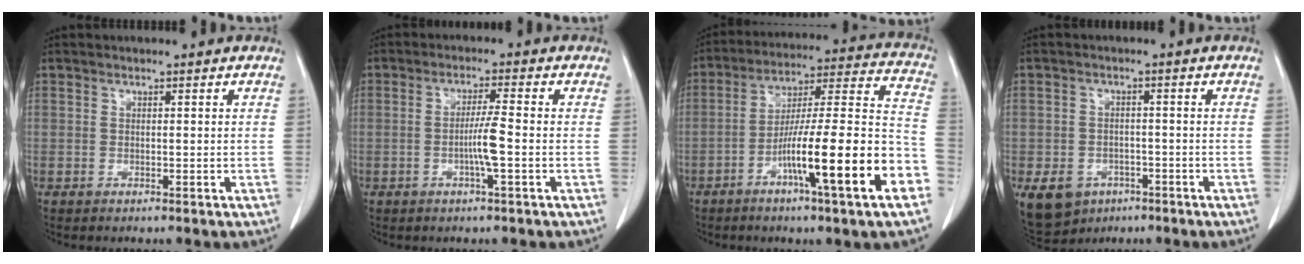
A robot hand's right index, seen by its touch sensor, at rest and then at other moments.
{"total": 4.3, "force": [-1.1, -0.4, 4.2], "torque": [-0.080, -0.003, -0.022]}
{"total": 19.8, "force": [-8.3, 0.3, 18.0], "torque": [-0.254, 0.002, -0.134]}
{"total": 10.3, "force": [-5.3, 8.1, 3.6], "torque": [-0.090, 0.003, -0.073]}